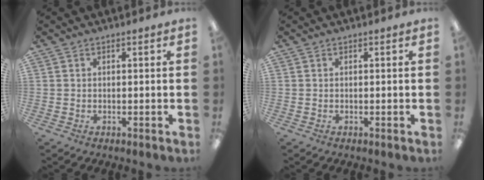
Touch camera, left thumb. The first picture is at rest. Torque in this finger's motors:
{"motor_torque": [-0.01, -0.01, 0.03, -0.02, 0.00]}